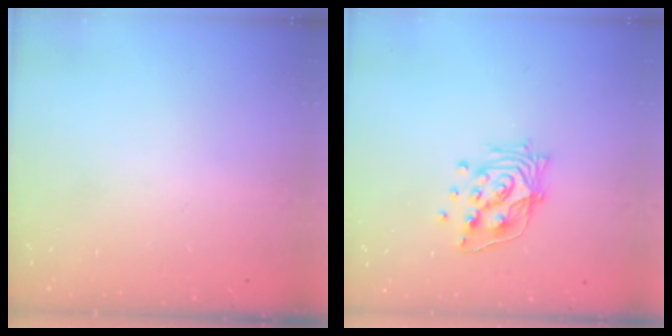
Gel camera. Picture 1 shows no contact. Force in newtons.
{"total": 13.7, "press": 13.4, "slide": 3.0}